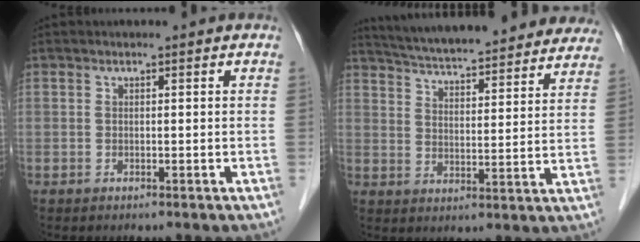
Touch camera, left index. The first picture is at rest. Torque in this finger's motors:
{"motor_torque": [-0.58, -0.85, 0.63, 0.14]}